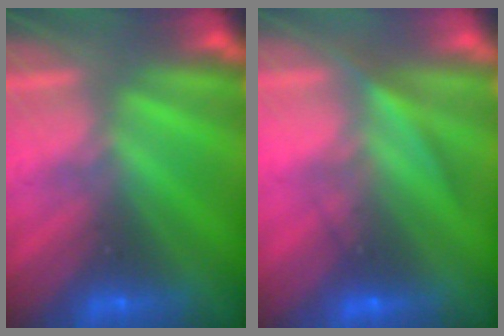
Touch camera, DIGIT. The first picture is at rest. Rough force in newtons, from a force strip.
{"total": 4.1}